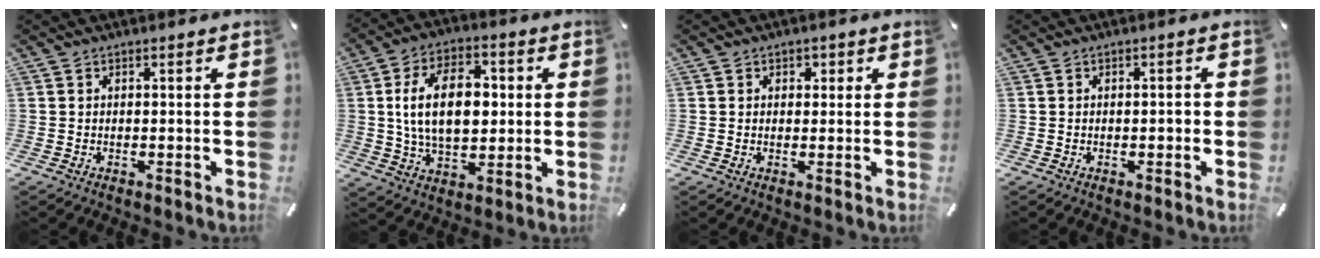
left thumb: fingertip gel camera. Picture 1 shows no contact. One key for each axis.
{"total": 16.3, "fx": 1.5, "fy": 10.4, "fz": 12.5, "tx": -0.232, "ty": 0.007, "tz": 0.022}
{"total": 1.5, "fx": 0.4, "fy": 1.4, "fz": 0.5, "tx": 0.004, "ty": 0.000, "tz": -0.001}
{"total": 1.3, "fx": -0.2, "fy": 0.5, "fz": 1.1, "tx": -0.020, "ty": 0.002, "tz": -0.006}